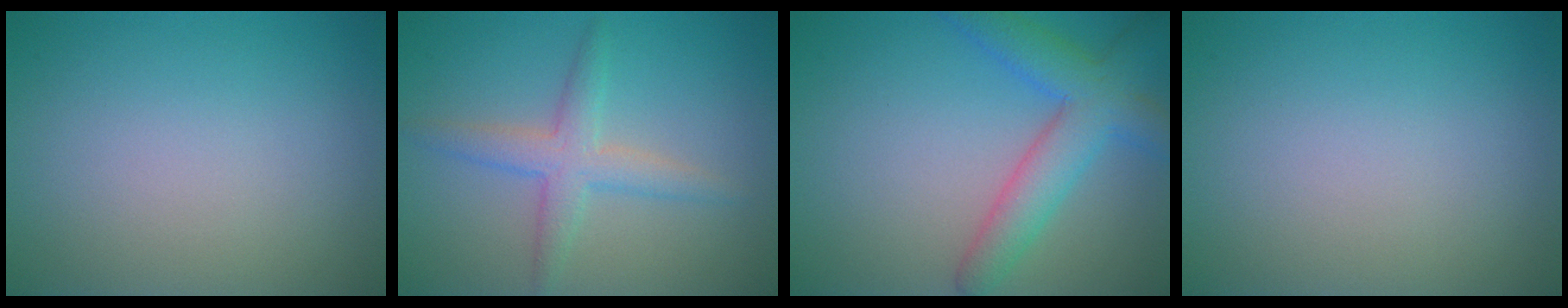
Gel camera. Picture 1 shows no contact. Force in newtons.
{"total": 3.2, "press": 3.2, "slide": 0.2}
{"total": 5.1, "press": 5.1, "slide": 0.2}
{"total": 0.0}